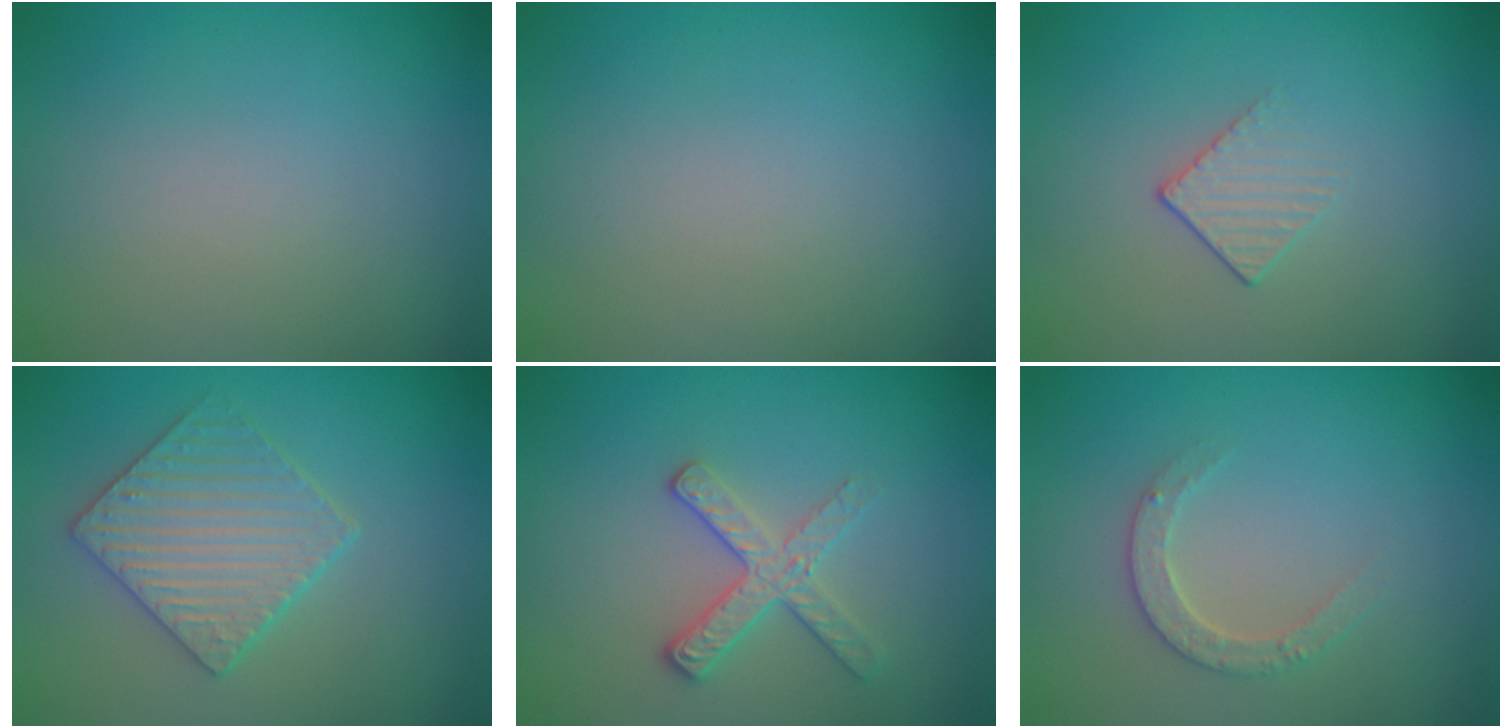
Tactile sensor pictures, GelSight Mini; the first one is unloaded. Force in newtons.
{"total": 0.0}
{"total": 1.3, "press": 0.7, "slide": 1.1}
{"total": 4.1, "press": 3.7, "slide": 1.7}
{"total": 2.7, "press": 2.5, "slide": 1.1}
{"total": 2.1, "press": 2.1, "slide": 0.3}